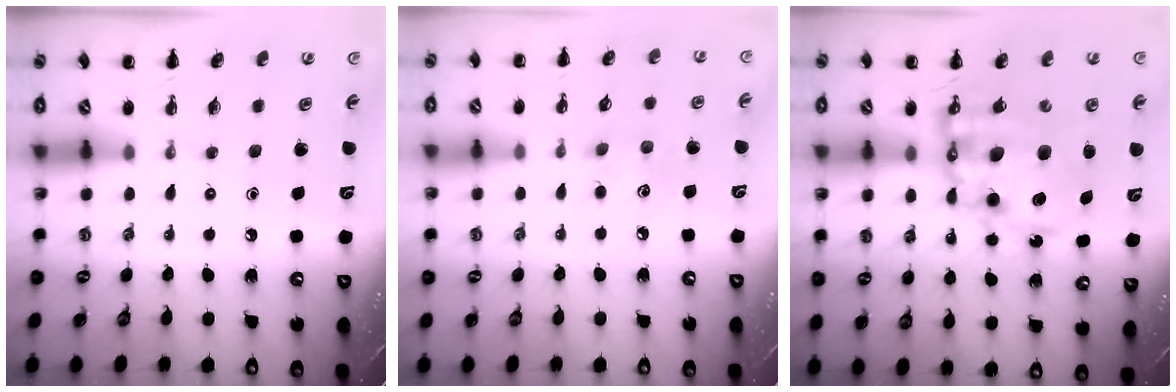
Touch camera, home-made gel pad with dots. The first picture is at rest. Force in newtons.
{"total": 5.8, "press": 5.6, "slide": 1.4}
{"total": 16.1, "press": 15.7, "slide": 3.6}